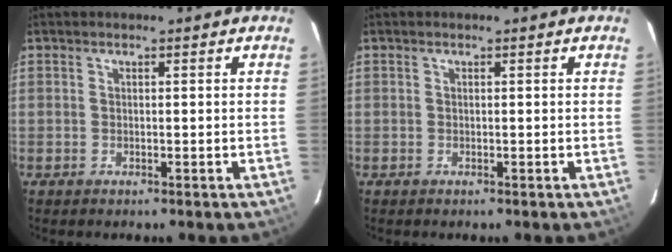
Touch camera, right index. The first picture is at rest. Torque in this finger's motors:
{"motor_torque": [-0.35, 0.03, -0.06, 0.01]}